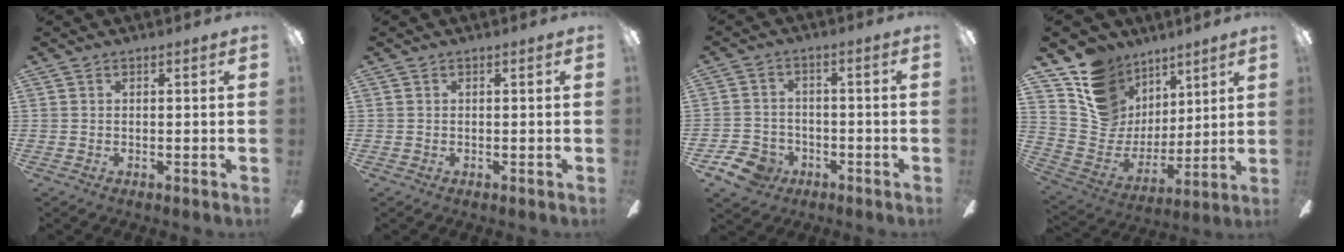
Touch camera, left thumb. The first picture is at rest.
{"total": 0.0}
{"total": 7.3, "force": [-4.2, 5.4, 2.7], "torque": [-0.070, 0.027, -0.079]}
{"total": 14.5, "force": [8.7, 11.1, 3.6], "torque": [-0.078, -0.061, 0.175]}